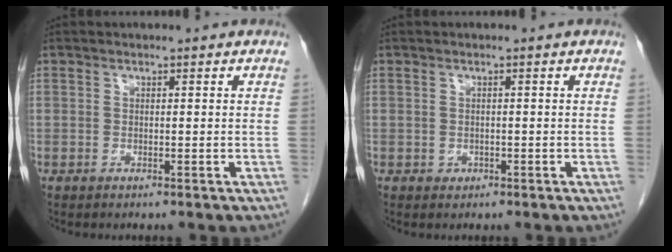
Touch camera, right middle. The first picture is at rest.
{"total": 0.7, "force": [-0.2, 0.6, 0.2], "torque": [-0.005, 0.001, -0.001]}